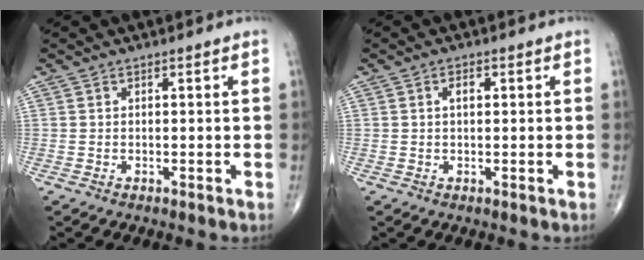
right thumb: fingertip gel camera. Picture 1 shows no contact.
{"total": 1.8, "force": [0.4, 0.9, 1.4], "torque": [-0.022, 0.002, 0.004]}